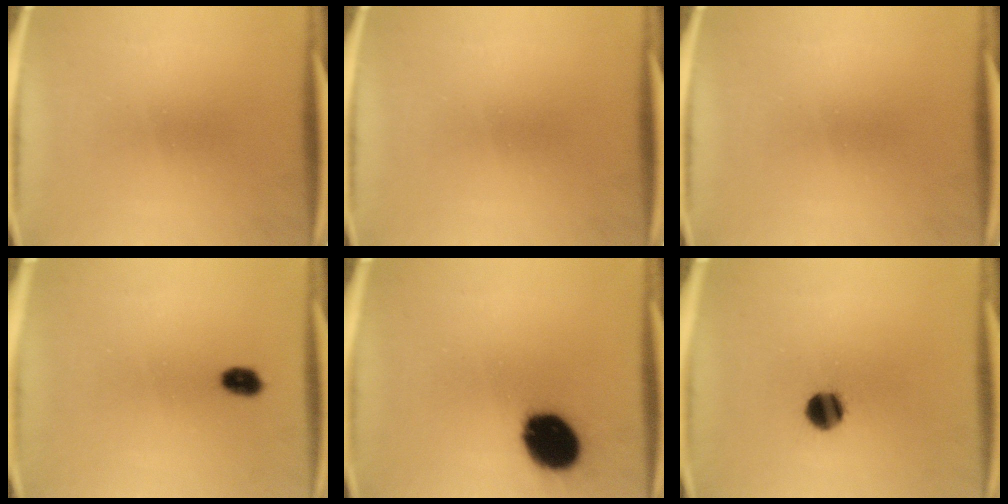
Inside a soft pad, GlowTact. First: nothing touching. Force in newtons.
{"total": 0.0}
{"total": 0.0}
{"total": 2.8}
{"total": 15.0}
{"total": 6.4}